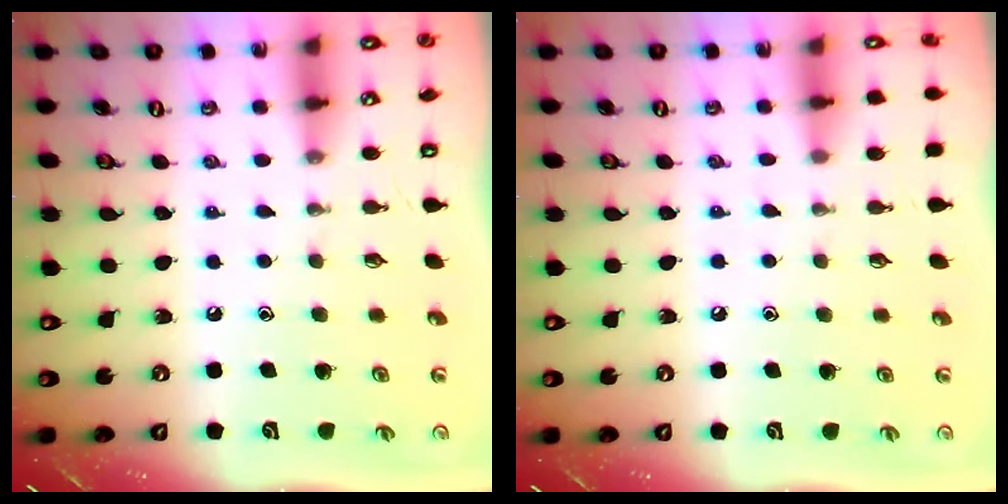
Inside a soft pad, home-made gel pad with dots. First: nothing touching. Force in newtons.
{"total": 3.5, "press": 3.5, "slide": 0.5}